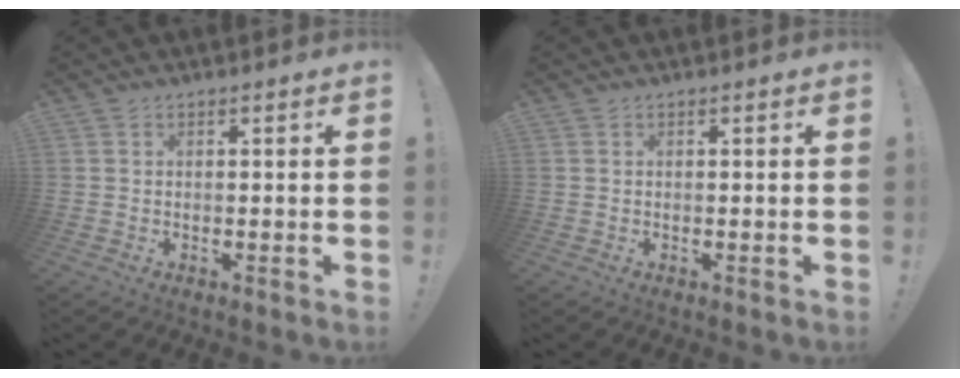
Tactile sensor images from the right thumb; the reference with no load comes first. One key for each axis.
{"total": 0.0}